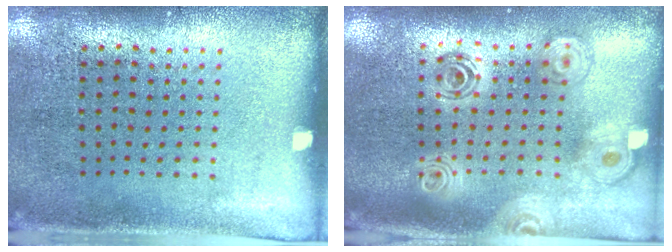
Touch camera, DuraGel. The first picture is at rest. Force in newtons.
{"total": 2.1, "press": 1.7, "slide": 1.3}